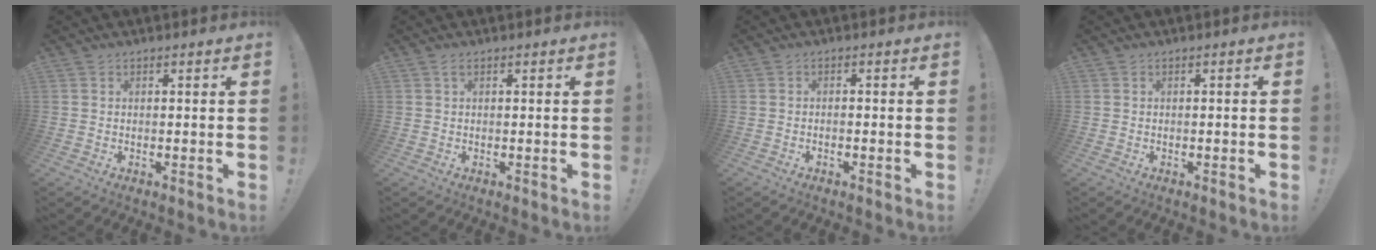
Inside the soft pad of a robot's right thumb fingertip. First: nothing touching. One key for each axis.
{"total": 0.9, "fx": 0.4, "fy": 0.2, "fz": 0.8, "tx": -0.014, "ty": 0.001, "tz": 0.005}
{"total": 1.2, "fx": -1.0, "fy": -0.2, "fz": 0.7, "tx": -0.013, "ty": 0.001, "tz": -0.017}
{"total": 0.7, "fx": -0.5, "fy": -0.3, "fz": 0.3, "tx": -0.006, "ty": -0.002, "tz": -0.010}